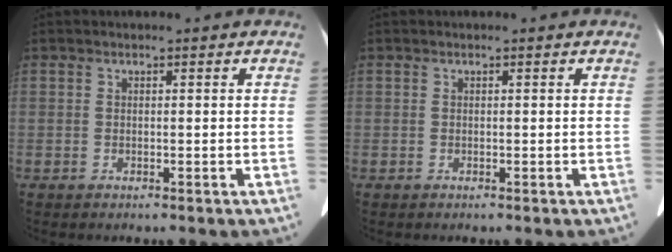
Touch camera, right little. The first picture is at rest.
{"total": 0.0}